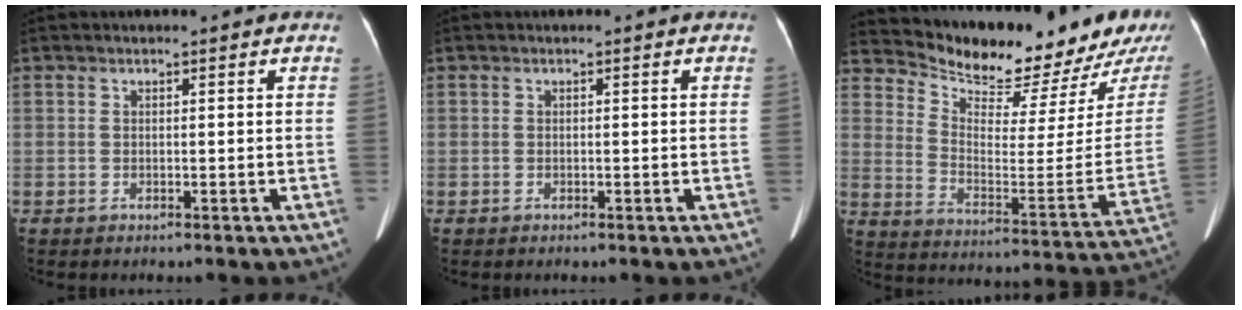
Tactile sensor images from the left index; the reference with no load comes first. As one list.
[{"total": 0.0}, {"total": 20.2, "force": [18.4, 2.6, 7.9], "torque": [-0.131, -0.076, 0.259]}]